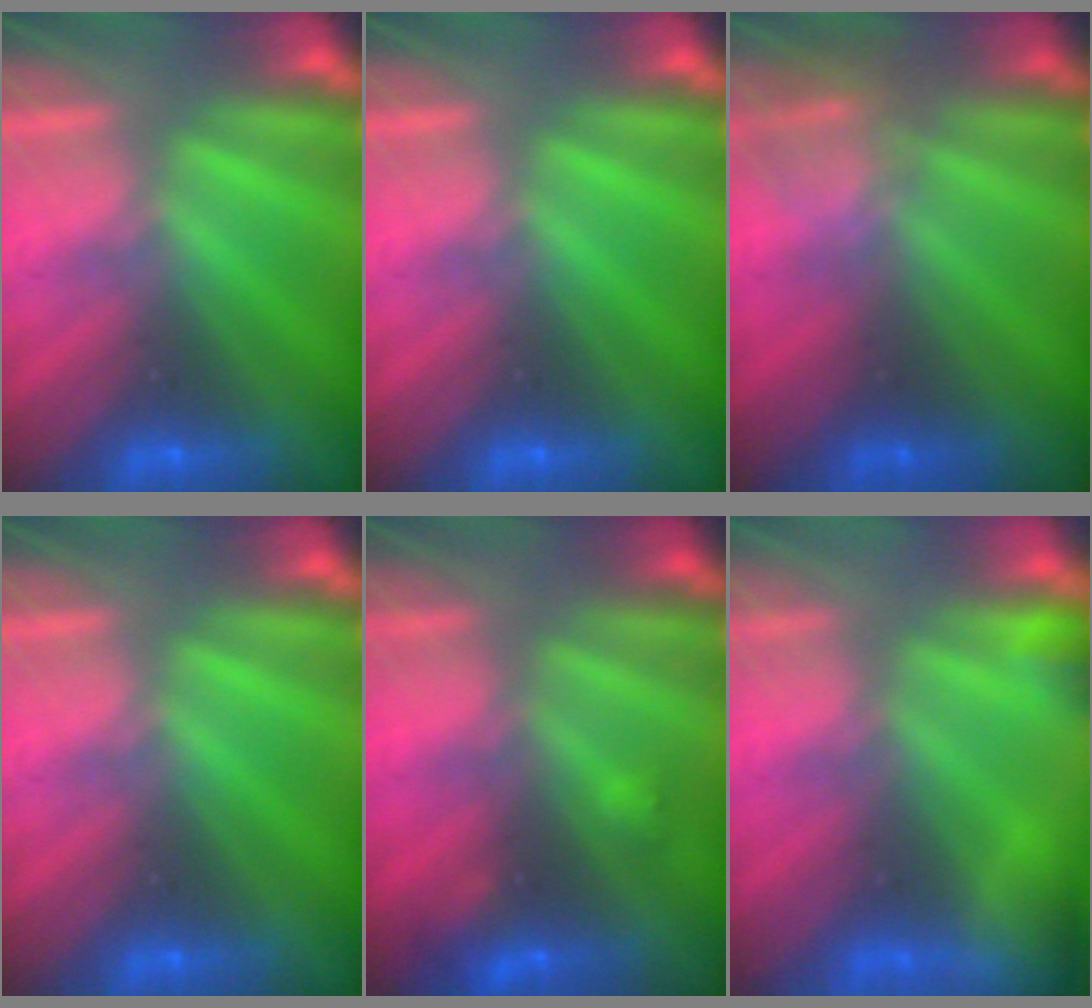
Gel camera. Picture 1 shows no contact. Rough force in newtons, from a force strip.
{"total": 0.0}
{"total": 2.4}
{"total": 0.0}
{"total": 2.3}
{"total": 4.7}